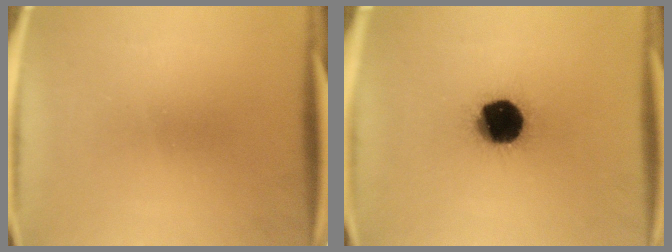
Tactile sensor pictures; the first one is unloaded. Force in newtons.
{"total": 19.0}